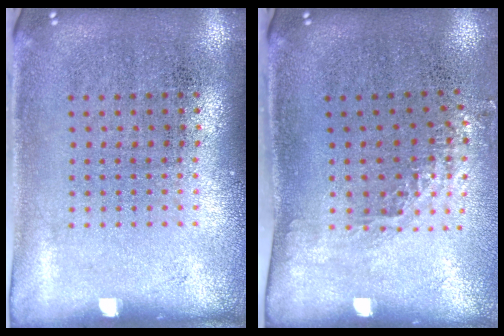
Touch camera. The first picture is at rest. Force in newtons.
{"total": 1.2, "press": 1.0, "slide": 0.8}